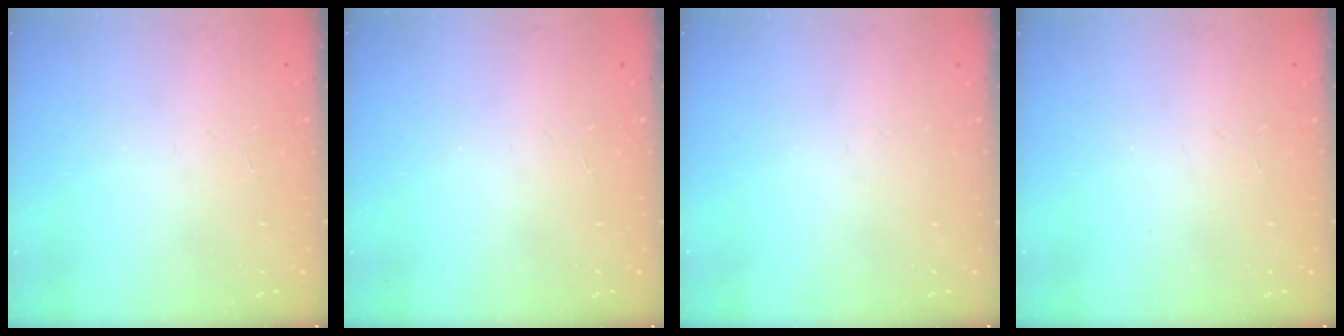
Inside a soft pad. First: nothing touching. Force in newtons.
{"total": 0.0}
{"total": 0.0}
{"total": 0.0}